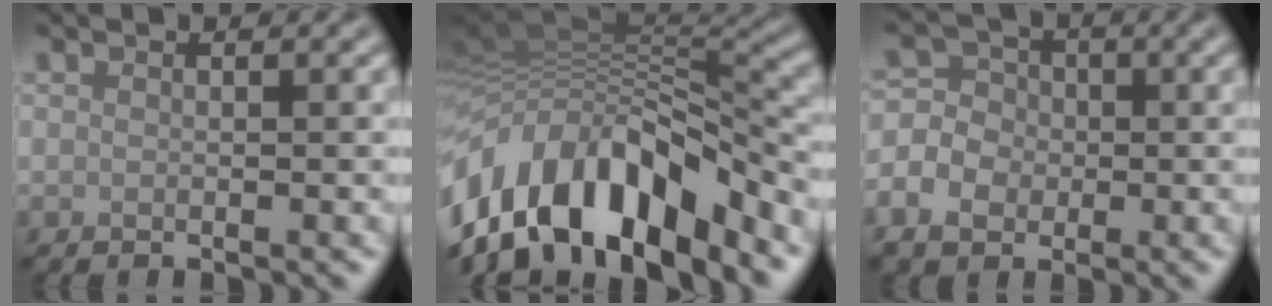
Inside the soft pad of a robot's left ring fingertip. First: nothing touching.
{"total": 14.4, "force": [-5.9, 7.1, 11.0], "torque": [-0.199, 0.021, -0.109]}
{"total": 5.1, "force": [-1.5, 4.3, 2.2], "torque": [-0.030, 0.005, -0.039]}